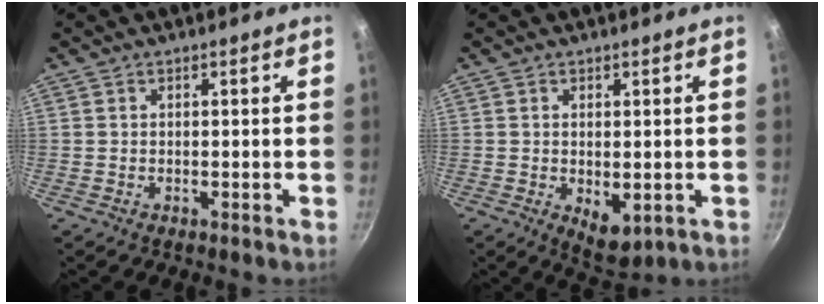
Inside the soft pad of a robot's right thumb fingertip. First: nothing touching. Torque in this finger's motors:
{"motor_torque": [-0.30, 0.34, 0.71, -0.26, 0.02]}